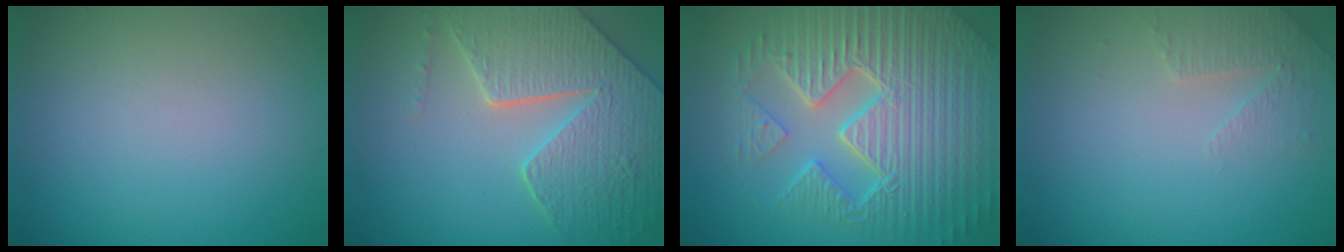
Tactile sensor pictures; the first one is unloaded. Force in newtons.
{"total": 8.0, "press": 6.1, "slide": 5.3}
{"total": 9.5, "press": 6.8, "slide": 6.7}
{"total": 1.9, "press": 1.8, "slide": 0.5}